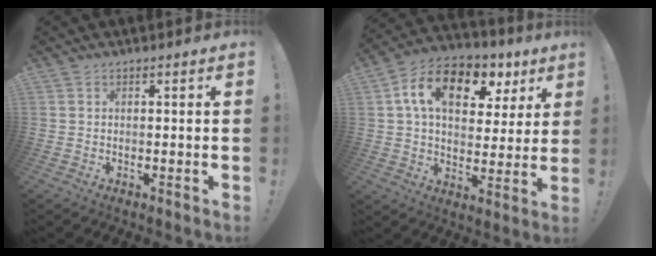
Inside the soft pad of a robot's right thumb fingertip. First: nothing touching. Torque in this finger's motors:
{"motor_torque": [0.95, 1.54, 0.65, -0.23, 0.09]}